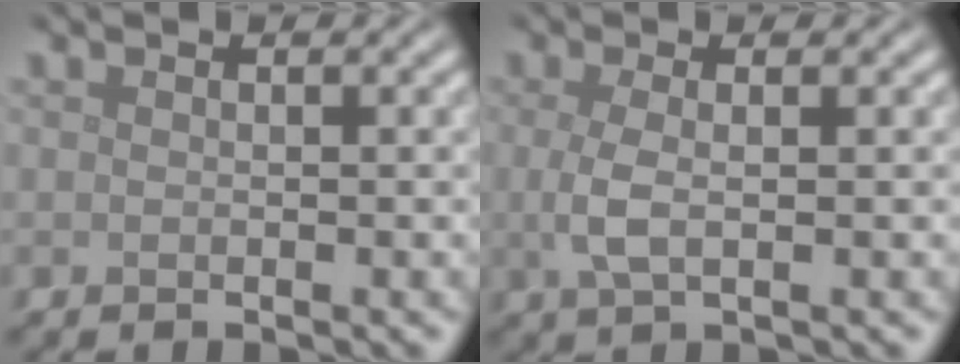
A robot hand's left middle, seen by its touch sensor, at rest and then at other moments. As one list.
[{"total": 2.4, "force": [0.0, 0.9, 2.3], "torque": [-0.054, -0.003, -0.001]}]